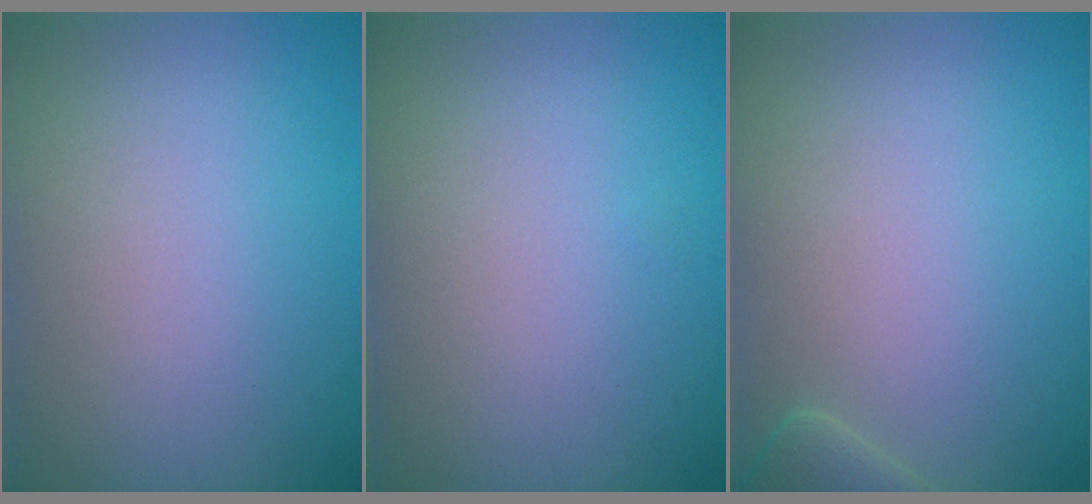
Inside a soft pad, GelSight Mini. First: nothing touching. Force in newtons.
{"total": 0.0}
{"total": 2.3, "press": 2.3, "slide": 0.3}